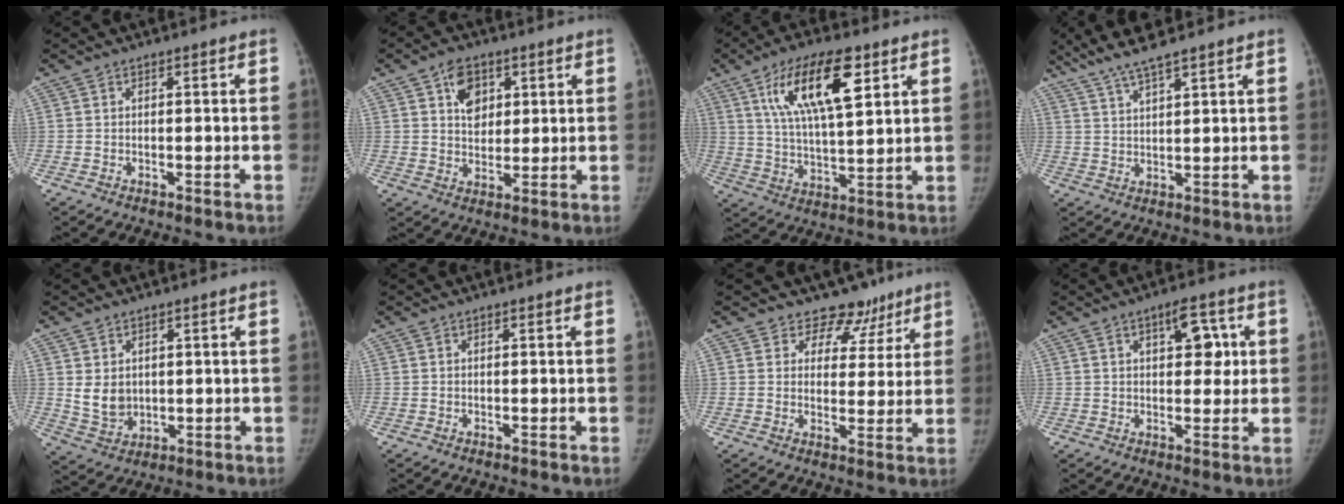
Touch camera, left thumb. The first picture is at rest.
{"total": 7.1, "force": [3.0, 5.1, 4.0], "torque": [-0.033, -0.014, 0.049]}
{"total": 16.5, "force": [7.5, 6.0, 13.4], "torque": [-0.215, -0.022, 0.134]}
{"total": 8.0, "force": [6.2, 1.0, 5.0], "torque": [-0.096, -0.012, 0.118]}
{"total": 5.7, "force": [1.1, 4.7, 3.2], "torque": [-0.034, -0.017, 0.036]}
{"total": 0.0}
{"total": 8.2, "force": [6.2, 5.5, 0.2], "torque": [0.047, -0.036, 0.074]}
{"total": 6.8, "force": [2.0, 3.6, 5.4], "torque": [-0.049, -0.003, 0.025]}